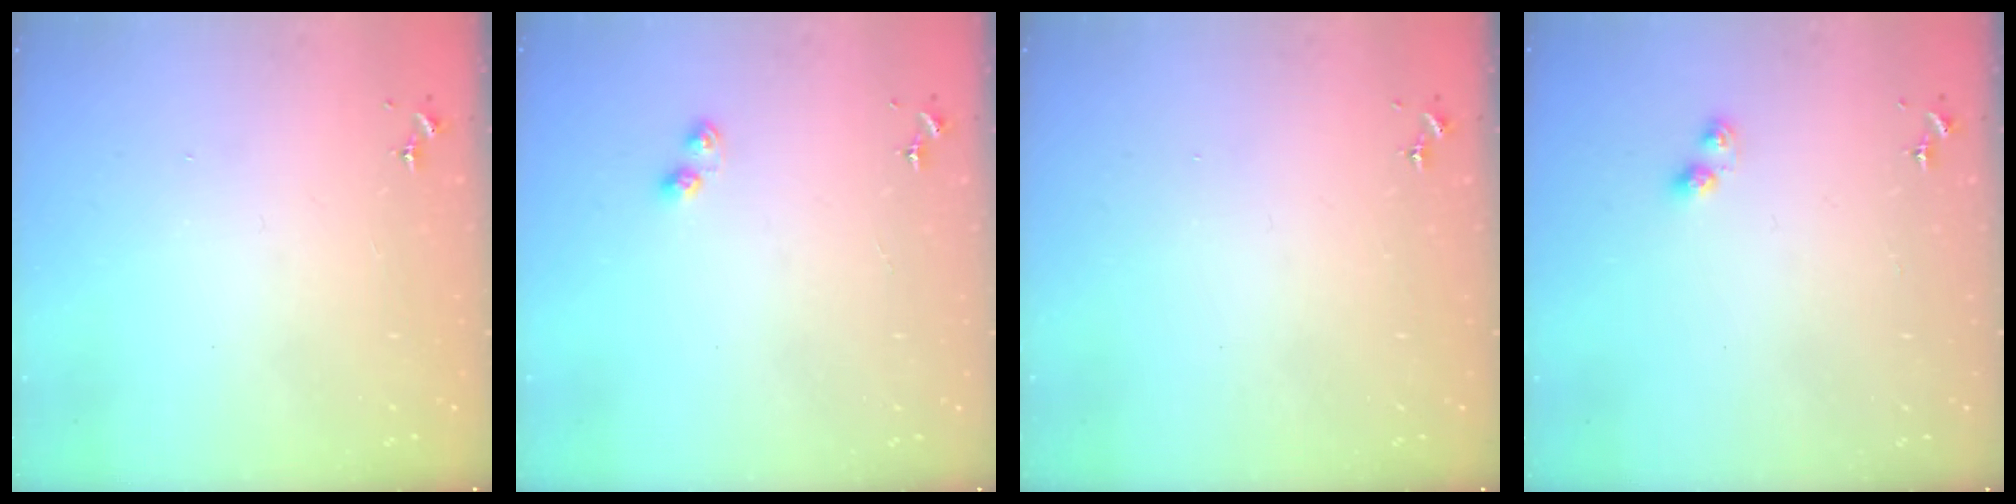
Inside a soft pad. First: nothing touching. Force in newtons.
{"total": 3.1, "press": 3.1, "slide": 0.3}
{"total": 0.0}
{"total": 4.2, "press": 4.2, "slide": 0.5}